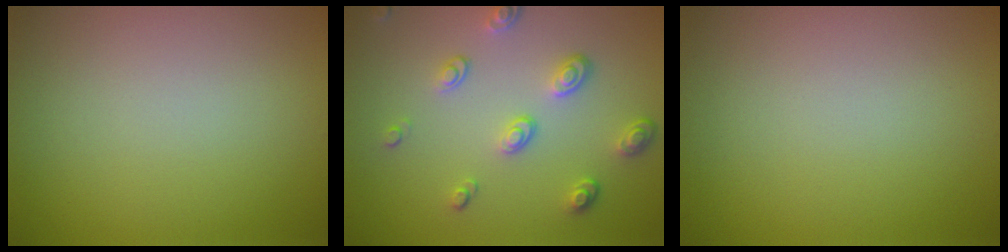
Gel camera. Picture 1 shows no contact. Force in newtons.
{"total": 3.5, "press": 2.5, "slide": 2.4}
{"total": 0.0}